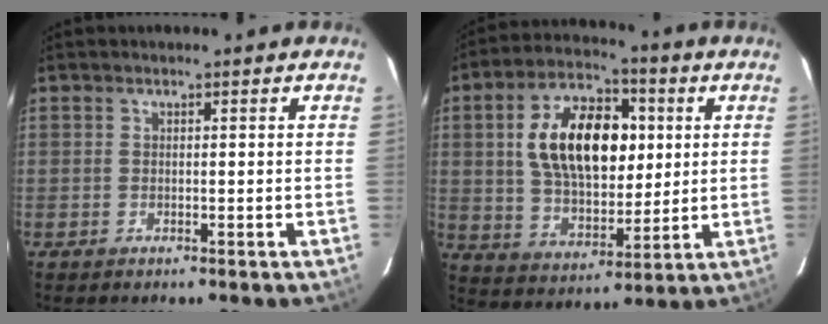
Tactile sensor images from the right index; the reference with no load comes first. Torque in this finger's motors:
{"motor_torque": [1.14, 0.53, 1.06, 0.21]}